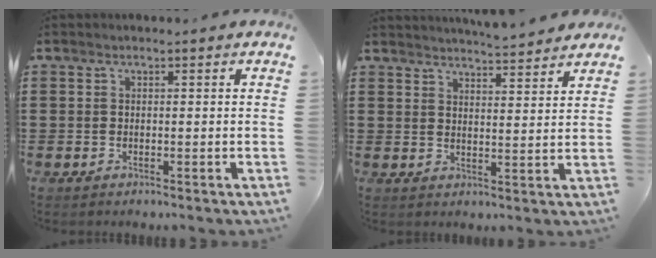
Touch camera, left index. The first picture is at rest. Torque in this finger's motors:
{"motor_torque": [0.09, 0.08, 0.47, 0.09]}